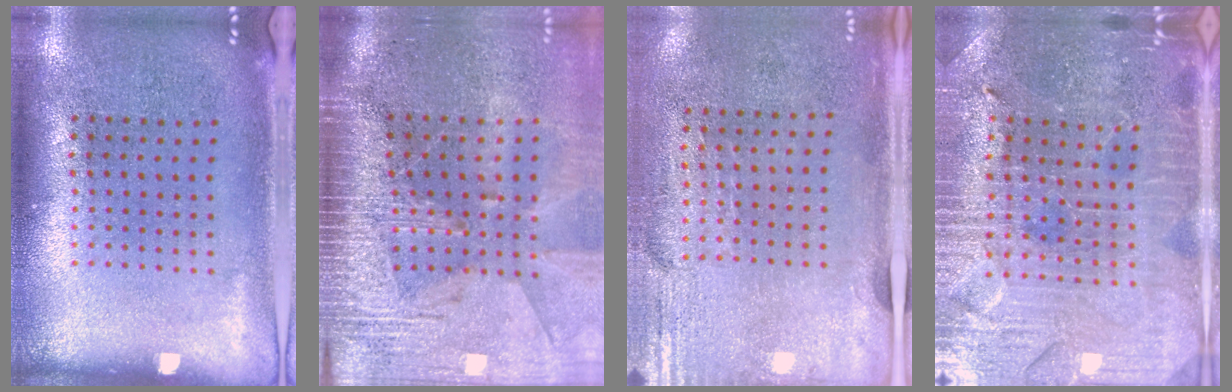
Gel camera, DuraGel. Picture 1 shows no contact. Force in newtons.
{"total": 3.9, "press": 3.4, "slide": 1.8}
{"total": 2.9, "press": 2.4, "slide": 1.6}
{"total": 3.3, "press": 3.2, "slide": 0.5}